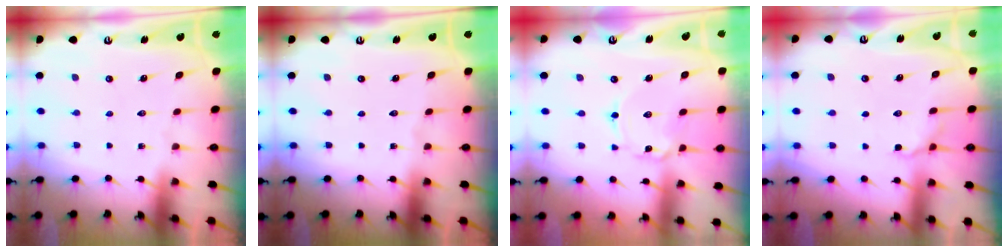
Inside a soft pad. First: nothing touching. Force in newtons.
{"total": 0.0}
{"total": 1.7, "press": 1.7, "slide": 0.1}
{"total": 5.0, "press": 4.7, "slide": 1.8}